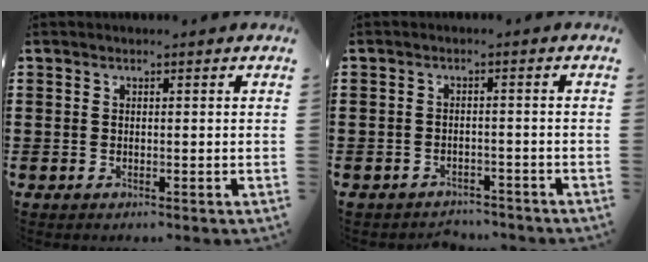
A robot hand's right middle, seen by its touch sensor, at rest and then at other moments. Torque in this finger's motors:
{"motor_torque": [0.17, 0.04, 0.01, 0.02]}